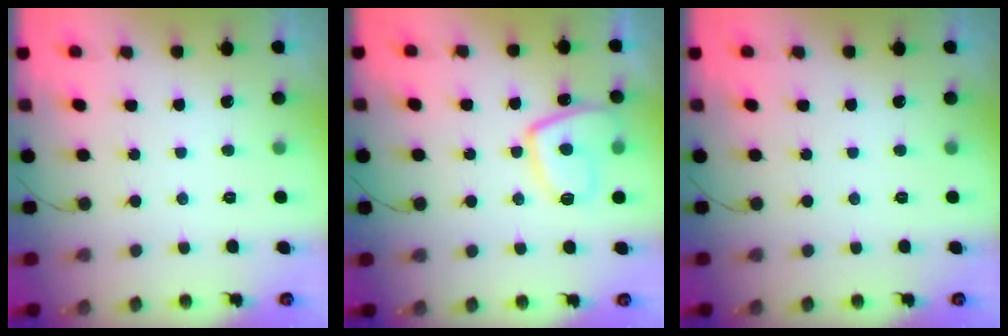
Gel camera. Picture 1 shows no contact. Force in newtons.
{"total": 10.6, "press": 10.5, "slide": 1.4}
{"total": 0.0}